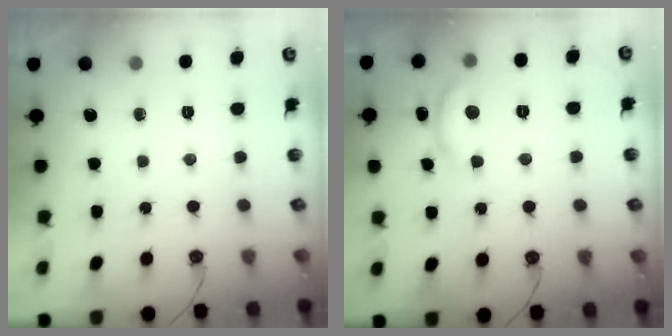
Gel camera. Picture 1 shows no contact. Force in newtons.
{"total": 3.9, "press": 3.9, "slide": 0.5}